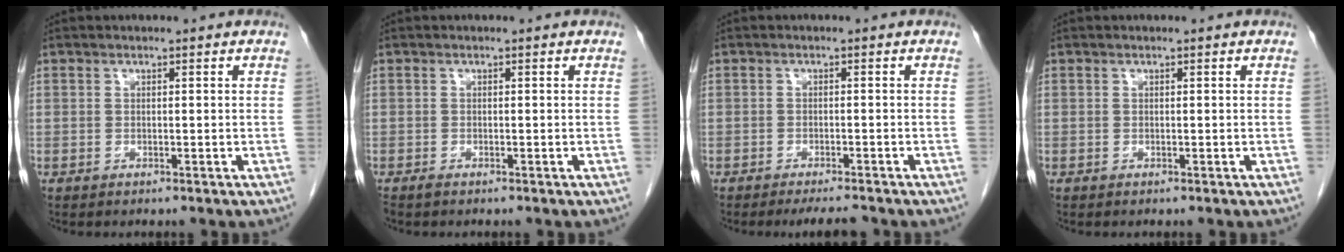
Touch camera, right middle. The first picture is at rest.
{"total": 0.5, "force": [-0.5, 0.1, 0.2], "torque": [-0.011, -0.002, -0.009]}
{"total": 3.7, "force": [-3.3, 0.2, 1.6], "torque": [-0.022, -0.009, -0.050]}
{"total": 0.0}